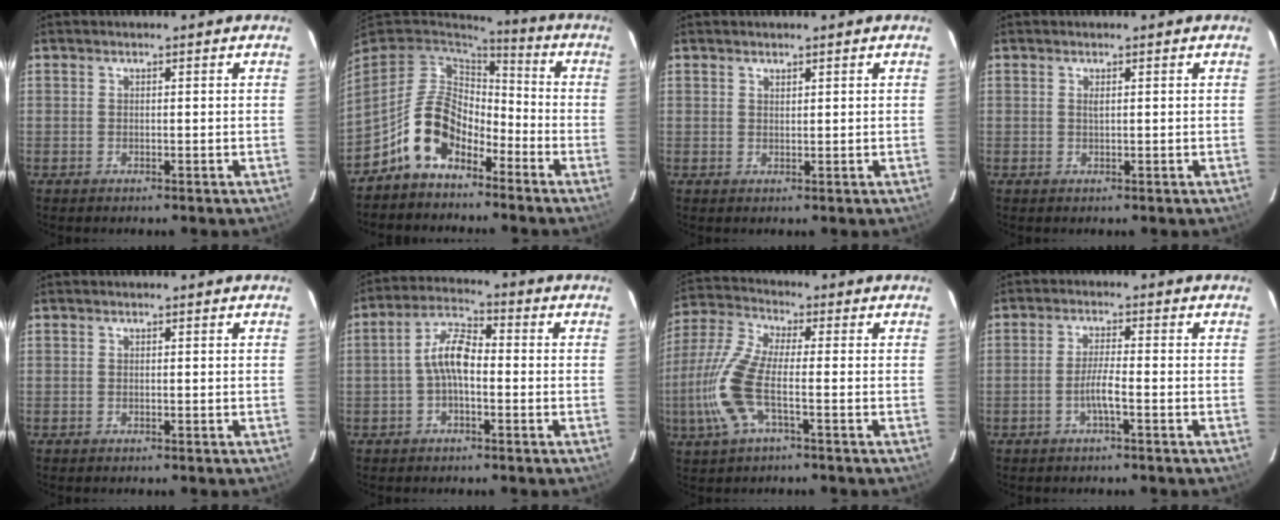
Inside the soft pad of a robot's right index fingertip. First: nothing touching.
{"total": 11.8, "force": [-6.7, 7.3, 6.4], "torque": [-0.139, 0.024, -0.119]}
{"total": 0.9, "force": [0.8, 0.3, 0.2], "torque": [-0.004, 0.001, 0.015]}
{"total": 0.6, "force": [0.3, -0.1, 0.5], "torque": [-0.011, 0.001, 0.004]}
{"total": 0.0}
{"total": 6.5, "force": [-1.2, 2.9, 5.7], "torque": [-0.118, 0.022, -0.027]}
{"total": 11.5, "force": [-3.1, 3.2, 10.6], "torque": [-0.253, -0.001, -0.065]}
{"total": 3.3, "force": [-1.6, -0.2, 2.8], "torque": [-0.057, -0.001, -0.031]}